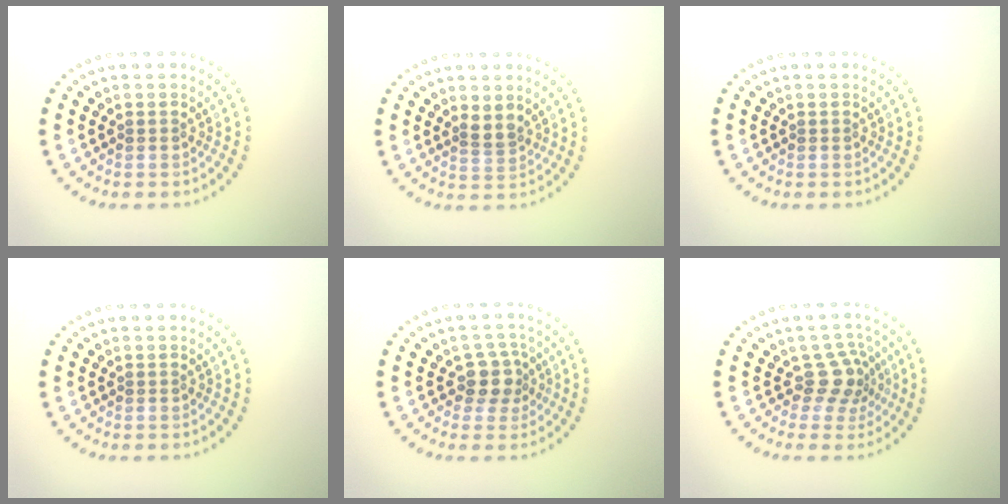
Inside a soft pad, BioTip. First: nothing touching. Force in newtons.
{"total": 1.7, "press": 1.2, "slide": 1.2}
{"total": 0.0}
{"total": 0.0}
{"total": 2.5, "press": 2.1, "slide": 1.4}
{"total": 2.8, "press": 2.0, "slide": 2.0}